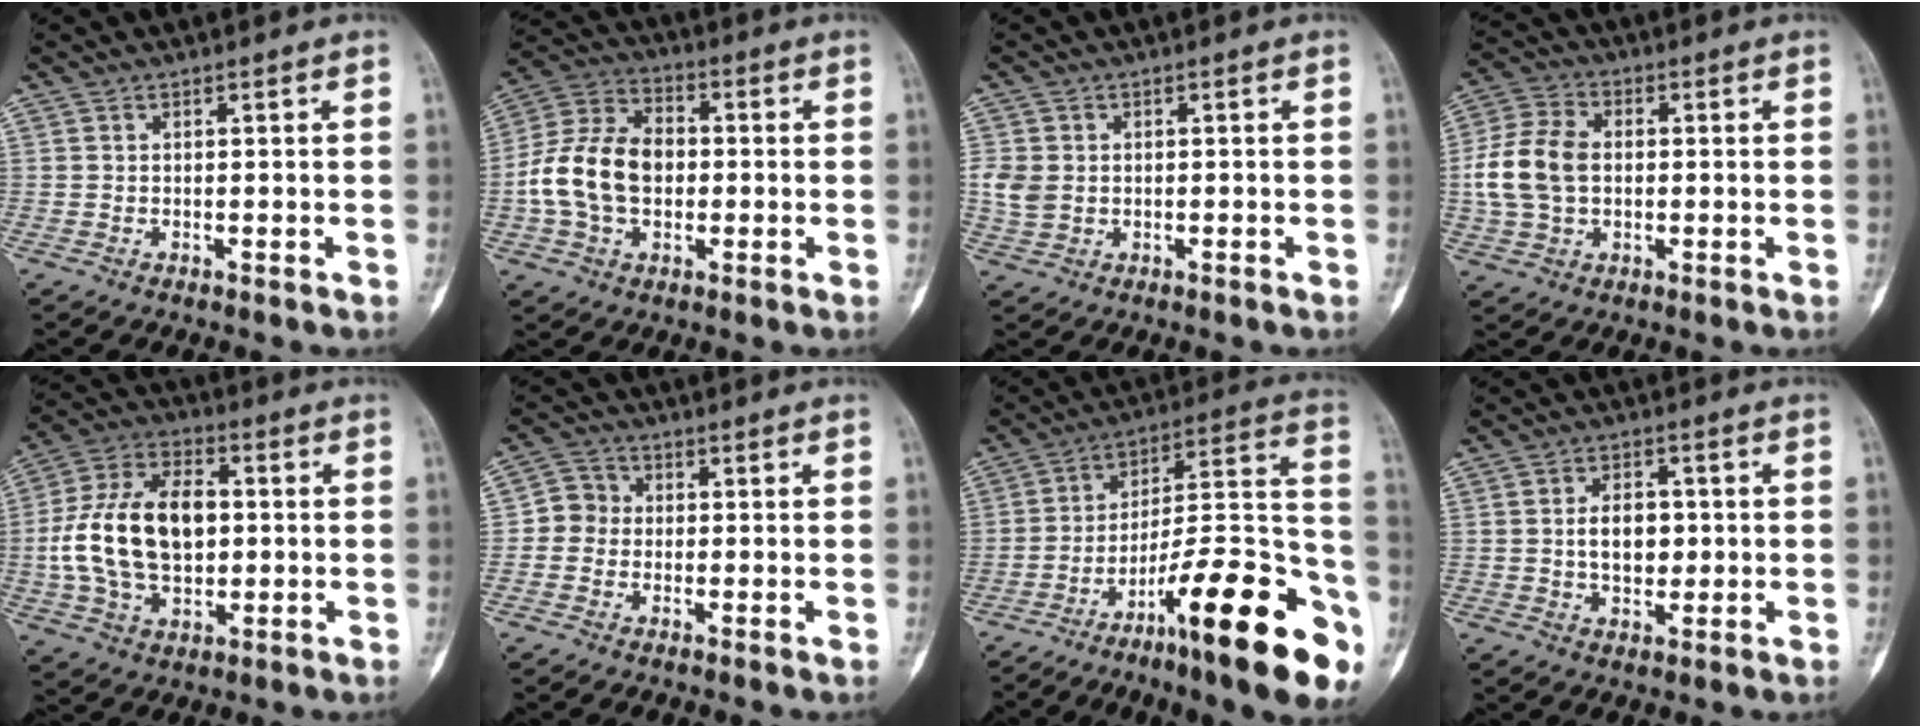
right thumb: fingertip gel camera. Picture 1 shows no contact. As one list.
[{"total": 14.6, "force": [-1.2, 10.2, 10.3], "torque": [-0.188, 0.034, -0.026]}, {"total": 4.3, "force": [0.0, 3.5, 2.6], "torque": [-0.051, 0.002, 0.001]}, {"total": 11.5, "force": [0.0, 8.0, 8.2], "torque": [-0.163, 0.018, -0.004]}, {"total": 19.2, "force": [0.3, 12.2, 14.8], "torque": [-0.263, 0.021, 0.006]}, {"total": 4.7, "force": [-0.4, 4.4, 1.6], "torque": [-0.005, 0.012, -0.020]}, {"total": 26.1, "force": [-13.3, 5.6, 21.7], "torque": [-0.269, 0.085, -0.205]}, {"total": 6.6, "force": [0.0, 4.4, 4.9], "torque": [-0.061, 0.002, 0.001]}]